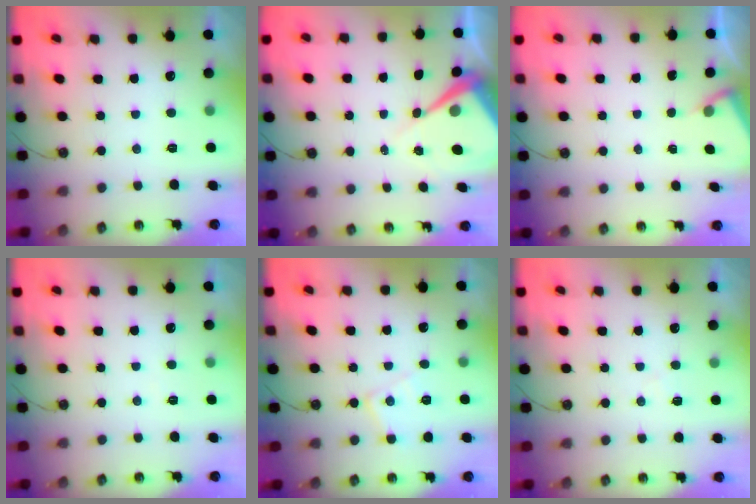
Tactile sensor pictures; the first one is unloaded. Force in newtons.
{"total": 7.2, "press": 7.2, "slide": 0.6}
{"total": 2.3, "press": 2.3, "slide": 0.4}
{"total": 2.7, "press": 2.7, "slide": 0.5}
{"total": 8.5, "press": 8.5, "slide": 0.6}
{"total": 5.5, "press": 5.5, "slide": 0.7}